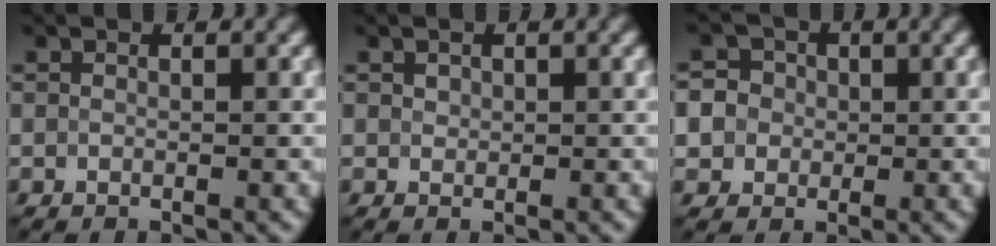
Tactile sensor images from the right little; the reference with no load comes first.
{"total": 0.6, "force": [0.4, 0.4, 0.1], "torque": [-0.003, 0.000, 0.008]}
{"total": 6.1, "force": [0.7, 5.7, 2.2], "torque": [-0.044, 0.040, -0.012]}